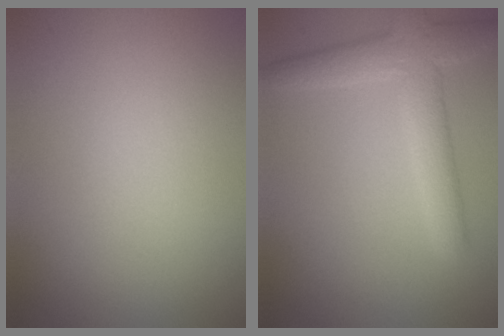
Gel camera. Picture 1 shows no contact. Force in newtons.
{"total": 4.4, "press": 4.4, "slide": 0.2}